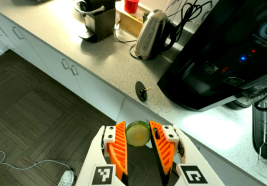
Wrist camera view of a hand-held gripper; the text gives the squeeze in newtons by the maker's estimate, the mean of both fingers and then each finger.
{"total": 7.6, "left": 7.8, "right": 7.3}